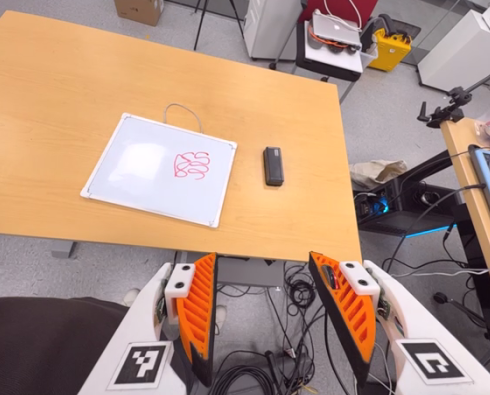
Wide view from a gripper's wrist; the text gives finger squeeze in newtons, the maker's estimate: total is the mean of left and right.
{"total": 0.0}